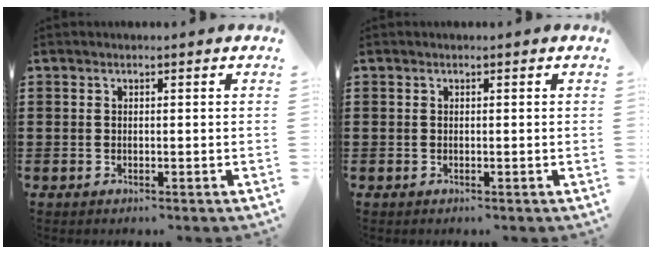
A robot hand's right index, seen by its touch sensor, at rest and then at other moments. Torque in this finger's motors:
{"motor_torque": [-0.05, 0.05, 0.00, 0.00]}